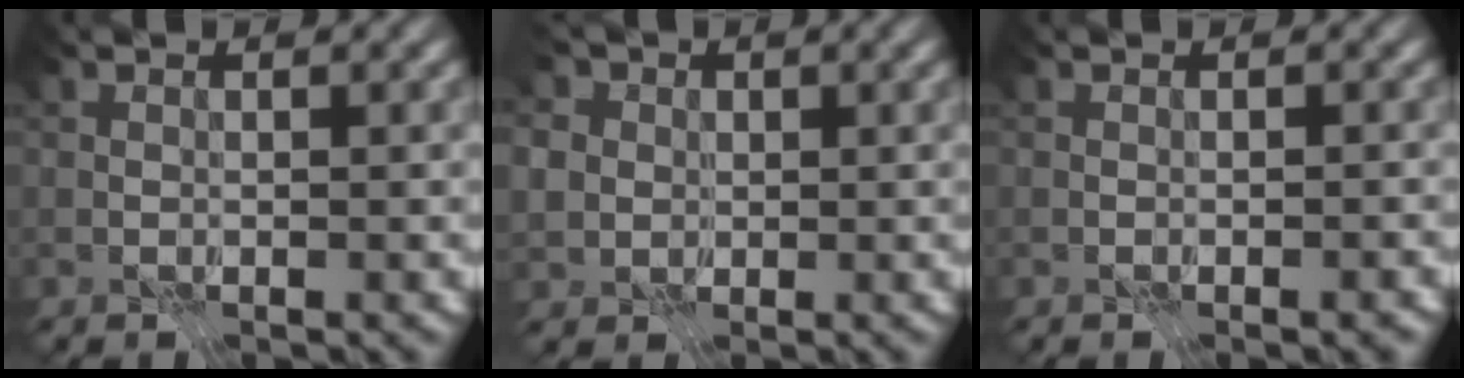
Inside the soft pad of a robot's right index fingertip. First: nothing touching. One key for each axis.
{"total": 6.1, "fx": 1.8, "fy": 5.2, "fz": 2.4, "tx": -0.059, "ty": 0.021, "tz": 0.015}
{"total": 1.1, "fx": -0.5, "fy": 0.4, "fz": 0.9, "tx": -0.012, "ty": -0.005, "tz": -0.005}